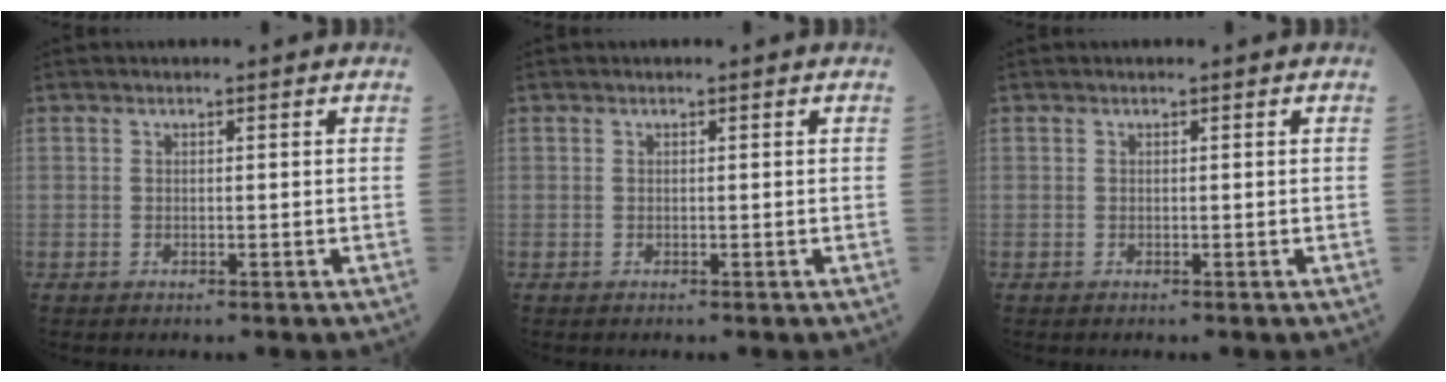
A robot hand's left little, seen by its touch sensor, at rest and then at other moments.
{"total": 0.0}
{"total": 0.0}